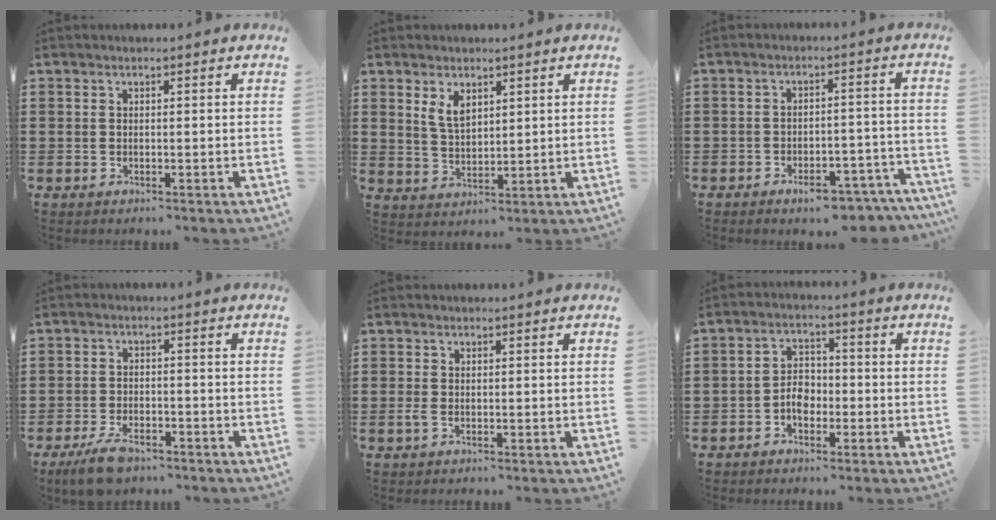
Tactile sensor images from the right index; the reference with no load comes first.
{"total": 3.7, "force": [2.0, 1.9, 2.4], "torque": [-0.053, 0.004, 0.037]}
{"total": 5.3, "force": [-4.6, 1.2, 2.3], "torque": [-0.034, 0.009, -0.083]}
{"total": 5.1, "force": [-4.0, 1.7, 2.7], "torque": [-0.060, 0.002, -0.077]}
{"total": 1.0, "force": [-0.3, 0.3, 0.9], "torque": [-0.025, -0.005, -0.007]}
{"total": 3.8, "force": [-1.5, 2.6, 2.3], "torque": [-0.055, 0.003, -0.031]}